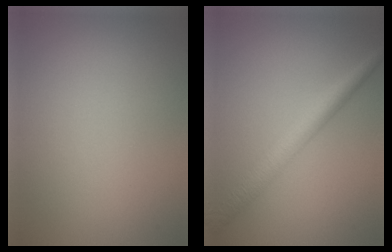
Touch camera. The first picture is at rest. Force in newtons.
{"total": 3.8, "press": 3.8, "slide": 0.1}